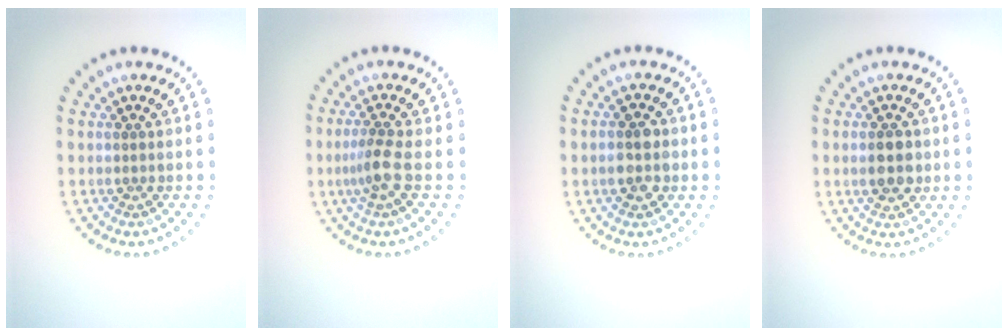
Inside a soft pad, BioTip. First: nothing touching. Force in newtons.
{"total": 2.2, "press": 1.7, "slide": 1.4}
{"total": 2.5, "press": 2.4, "slide": 0.5}
{"total": 2.8, "press": 2.8, "slide": 0.1}